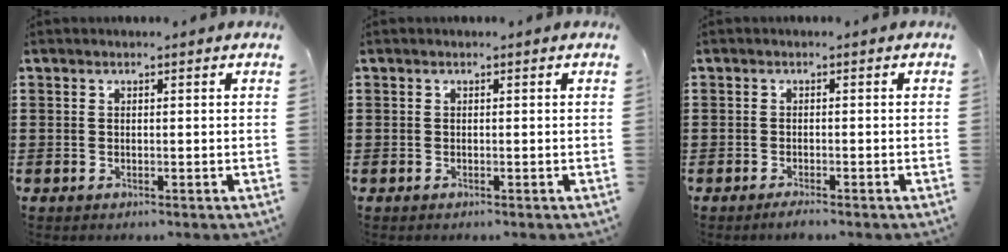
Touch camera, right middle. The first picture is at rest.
{"total": 0.0}
{"total": 1.2, "force": [-1.0, 0.1, 0.7], "torque": [-0.012, -0.005, -0.017]}